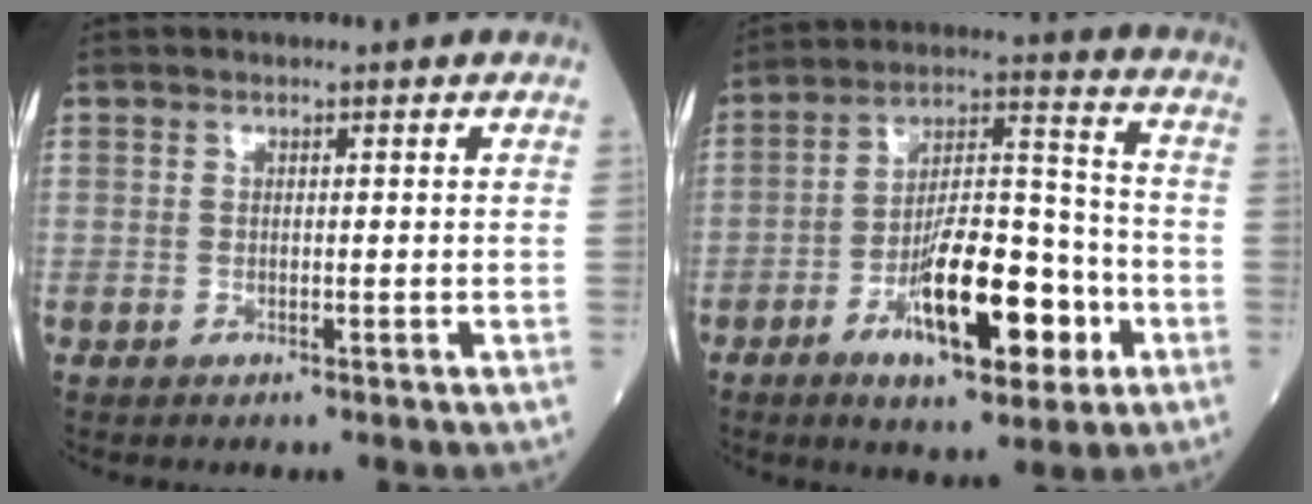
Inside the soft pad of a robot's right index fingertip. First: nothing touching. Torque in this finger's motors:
{"motor_torque": [0.75, -0.17, 0.84, 0.17]}